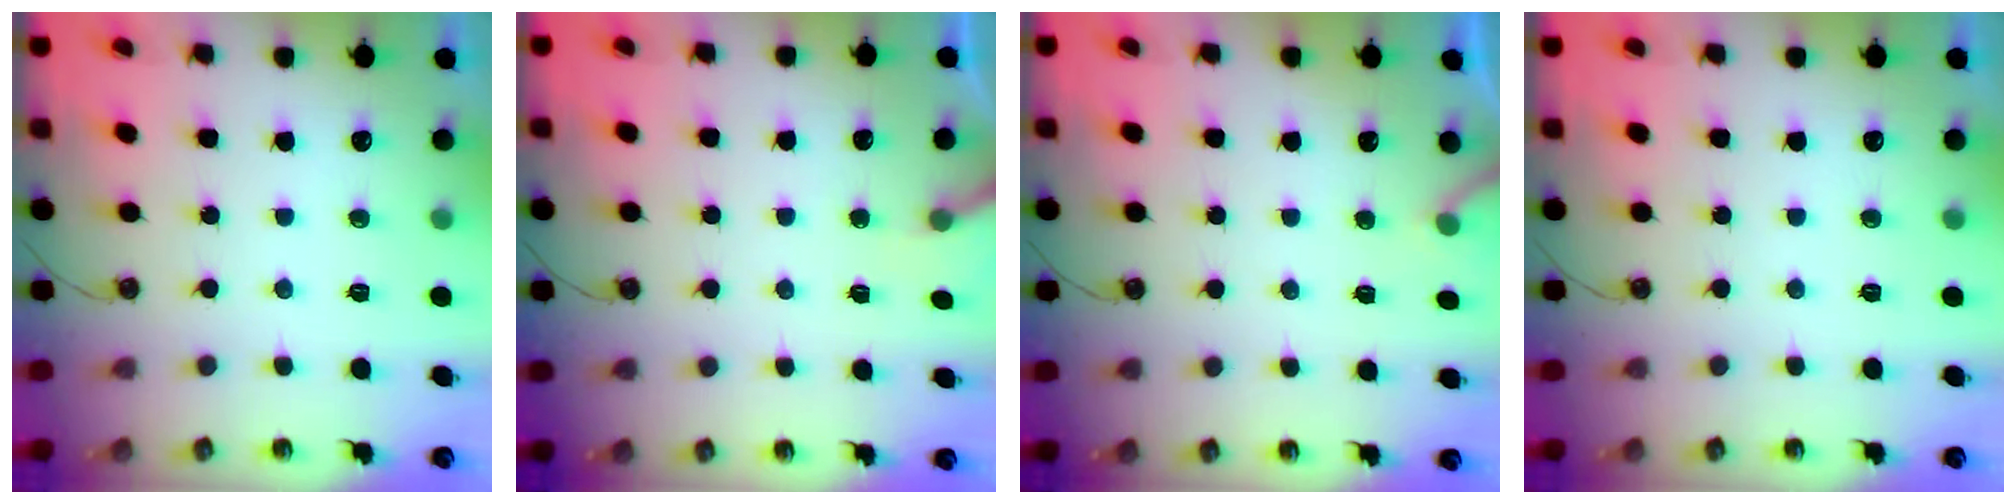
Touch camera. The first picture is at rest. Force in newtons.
{"total": 6.6, "press": 6.6, "slide": 0.4}
{"total": 5.9, "press": 5.9, "slide": 0.3}
{"total": 0.0}